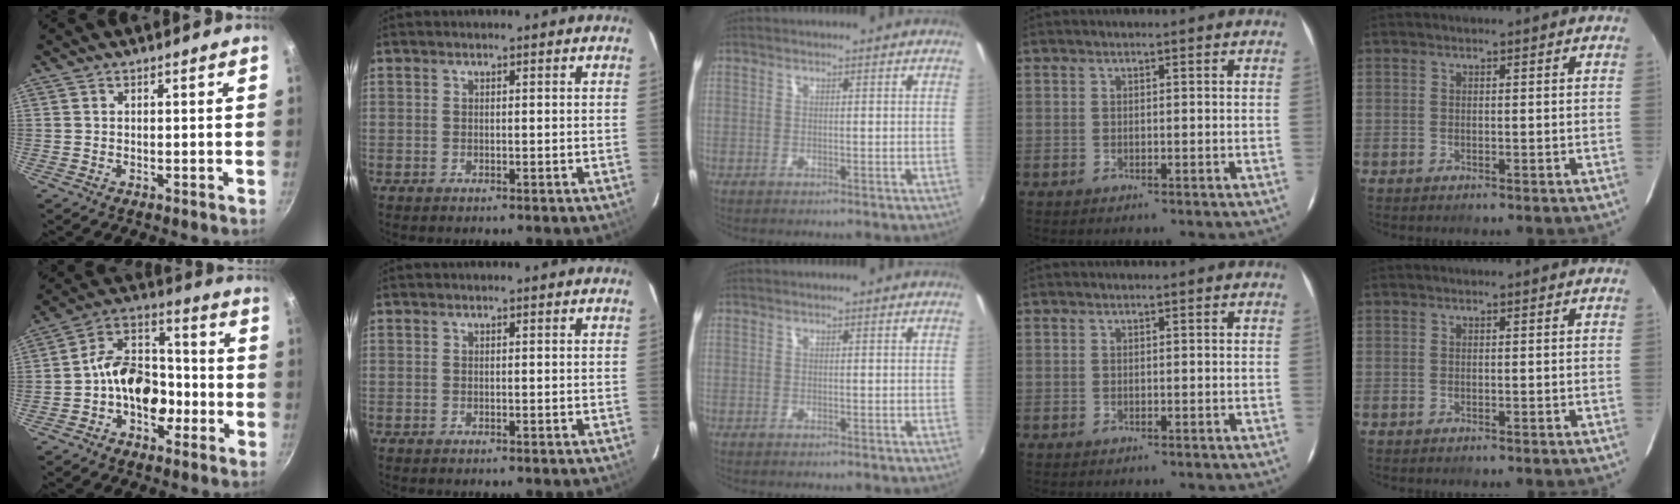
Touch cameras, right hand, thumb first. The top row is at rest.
{"thumb": {"total": 12.8, "force": [-3.3, 8.9, 8.6], "torque": [-0.094, 0.053, -0.070]}}